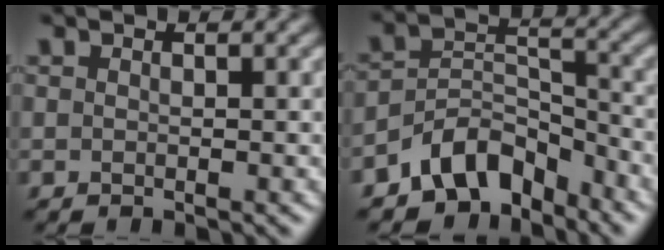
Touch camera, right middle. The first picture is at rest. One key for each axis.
{"total": 6.5, "fx": -4.7, "fy": 3.6, "fz": 2.7, "tx": -0.035, "ty": 0.005, "tz": -0.096}